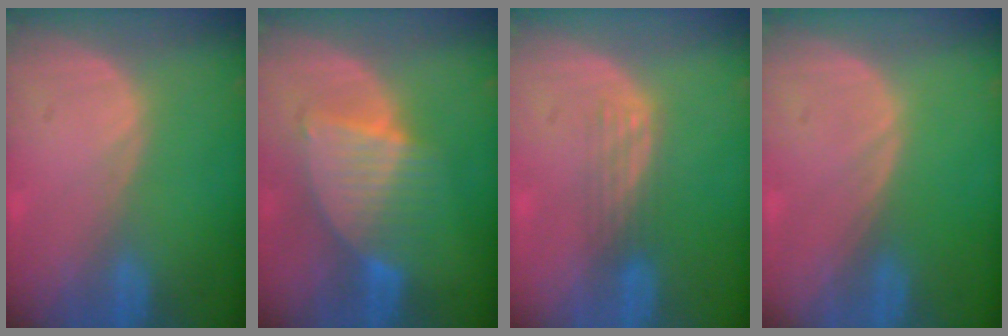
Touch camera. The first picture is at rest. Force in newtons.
{"total": 6.8, "press": 6.7, "slide": 1.2}
{"total": 2.8, "press": 2.5, "slide": 1.3}
{"total": 0.0}